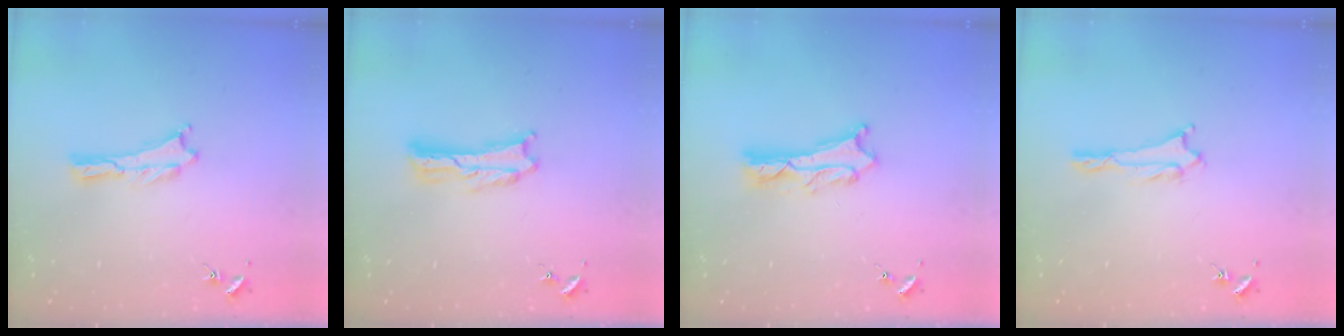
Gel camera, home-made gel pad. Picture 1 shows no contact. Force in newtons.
{"total": 1.0, "press": 1.0, "slide": 0.2}
{"total": 2.6, "press": 2.6, "slide": 0.3}
{"total": 1.0, "press": 1.0, "slide": 0.1}